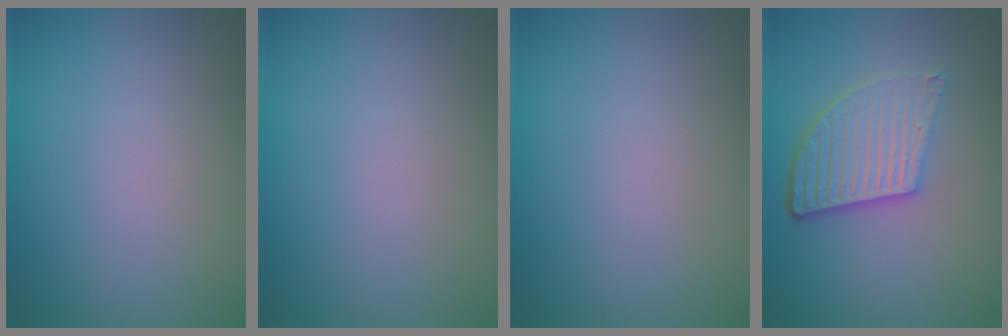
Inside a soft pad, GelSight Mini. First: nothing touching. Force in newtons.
{"total": 0.0}
{"total": 0.0}
{"total": 5.2, "press": 3.8, "slide": 3.6}